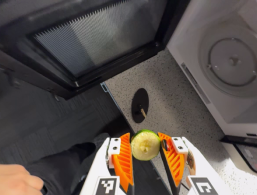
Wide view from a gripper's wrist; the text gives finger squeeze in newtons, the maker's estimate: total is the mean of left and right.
{"total": 9.4, "left": 9.3, "right": 9.6}